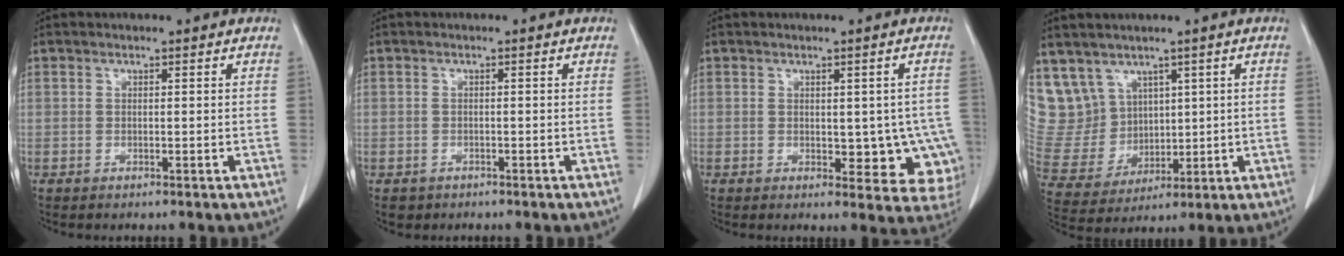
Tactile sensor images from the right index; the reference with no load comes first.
{"total": 1.5, "force": [-0.8, 1.2, 0.1], "torque": [-0.012, 0.002, -0.009]}
{"total": 8.2, "force": [-1.1, 4.6, 6.7], "torque": [-0.049, 0.006, -0.005]}
{"total": 11.8, "force": [6.5, 9.7, 1.9], "torque": [-0.069, 0.052, 0.163]}